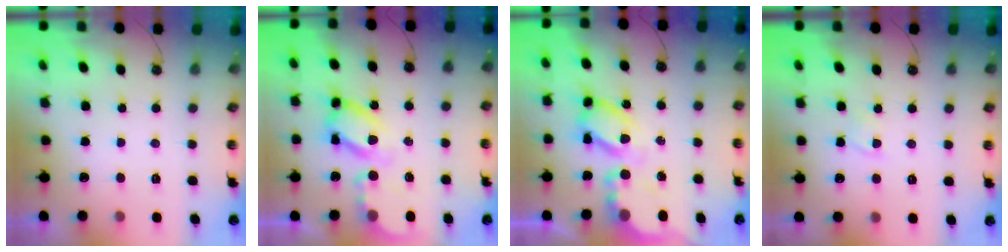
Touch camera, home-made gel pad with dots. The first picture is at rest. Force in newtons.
{"total": 11.9, "press": 11.8, "slide": 1.2}
{"total": 11.5, "press": 11.5, "slide": 0.9}
{"total": 2.8, "press": 2.8, "slide": 0.4}